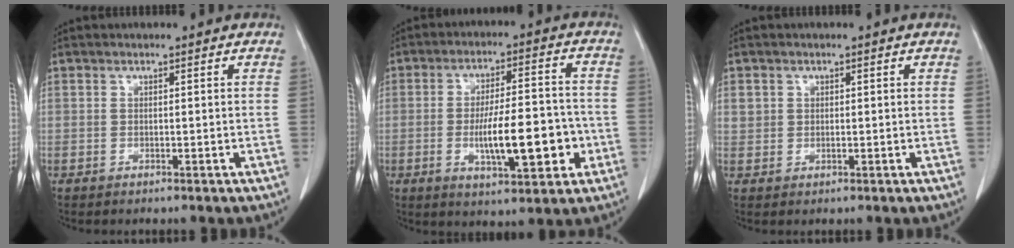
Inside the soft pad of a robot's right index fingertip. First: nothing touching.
{"total": 11.9, "force": [-2.8, 3.1, 11.1], "torque": [-0.187, 0.008, -0.039]}
{"total": 1.9, "force": [0.7, 1.7, 0.4], "torque": [-0.001, 0.005, 0.012]}